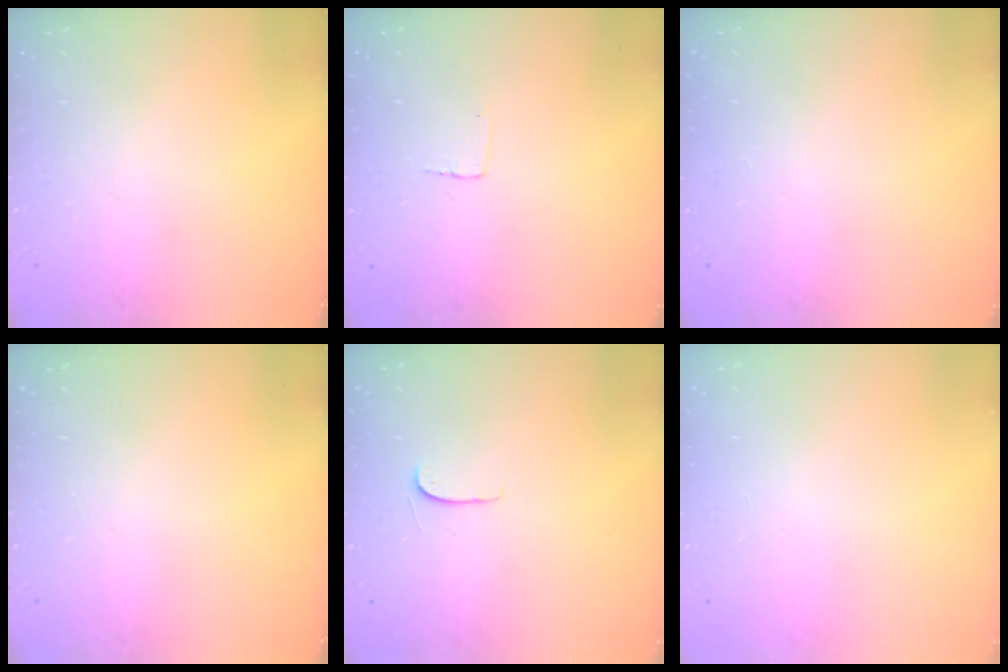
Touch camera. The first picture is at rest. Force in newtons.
{"total": 2.6, "press": 2.6, "slide": 0.1}
{"total": 0.0}
{"total": 0.0}
{"total": 4.3, "press": 4.3, "slide": 0.5}
{"total": 0.0}